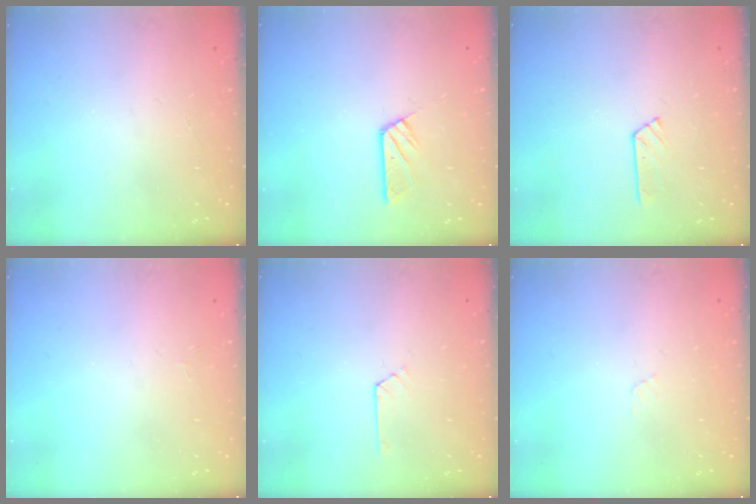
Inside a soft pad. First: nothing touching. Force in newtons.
{"total": 5.2, "press": 5.2, "slide": 0.1}
{"total": 4.0, "press": 4.0, "slide": 0.5}
{"total": 1.6, "press": 1.6, "slide": 0.2}
{"total": 2.7, "press": 2.7, "slide": 0.4}
{"total": 2.7, "press": 2.7, "slide": 0.2}